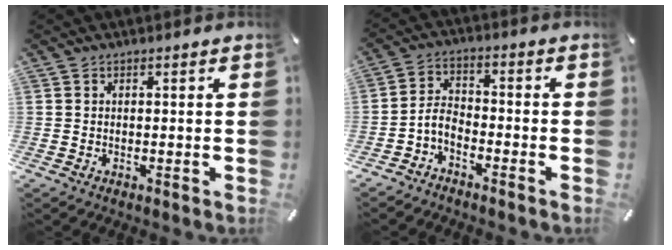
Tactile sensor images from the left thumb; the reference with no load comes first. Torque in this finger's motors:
{"motor_torque": [0.02, 0.16, -0.02, 0.32, 0.02]}